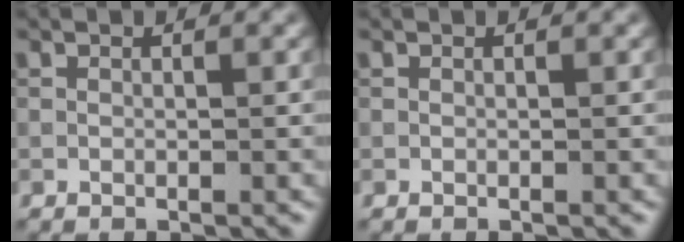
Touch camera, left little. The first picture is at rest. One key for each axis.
{"total": 0.0}